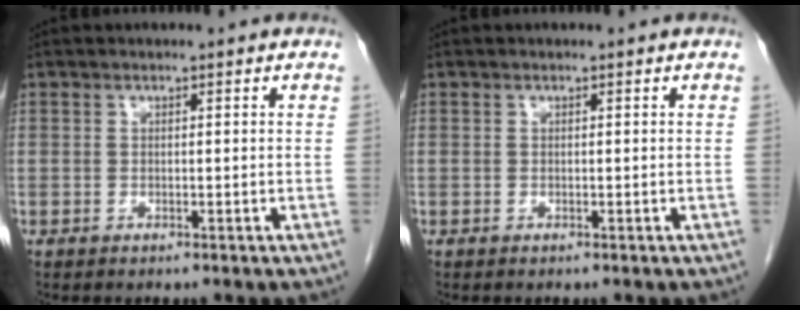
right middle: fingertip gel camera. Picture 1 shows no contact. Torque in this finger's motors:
{"motor_torque": [-0.42, 0.17, -0.02, -0.01]}